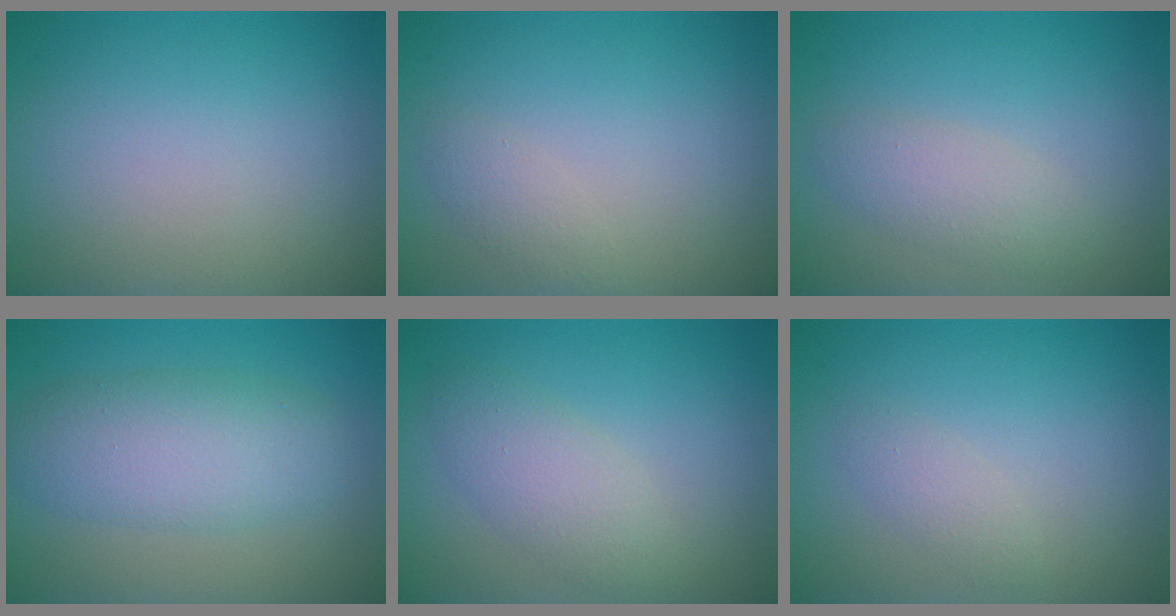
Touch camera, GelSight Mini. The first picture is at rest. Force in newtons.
{"total": 1.3, "press": 1.3, "slide": 0.1}
{"total": 2.4, "press": 2.4, "slide": 0.1}
{"total": 5.5, "press": 5.5, "slide": 0.2}
{"total": 3.2, "press": 3.2, "slide": 0.3}
{"total": 1.3, "press": 1.3, "slide": 0.1}